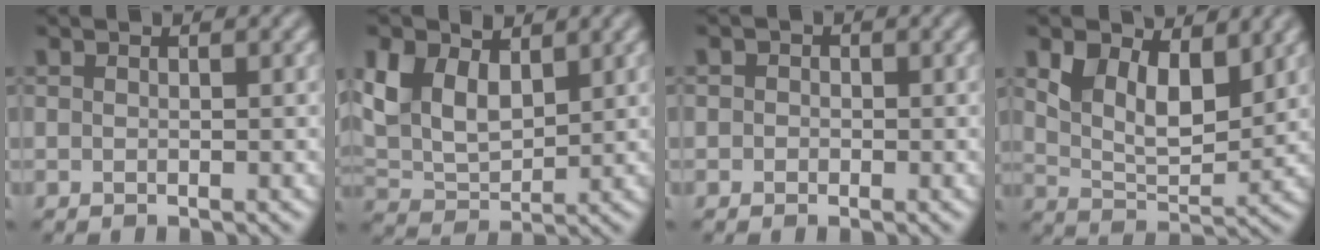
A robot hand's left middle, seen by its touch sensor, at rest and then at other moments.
{"total": 6.4, "force": [2.7, 3.7, 4.4], "torque": [-0.099, 0.000, 0.049]}
{"total": 1.2, "force": [0.1, 1.2, 0.3], "torque": [0.011, -0.002, -0.013]}
{"total": 6.2, "force": [3.1, 3.3, 4.3], "torque": [-0.086, -0.011, 0.051]}